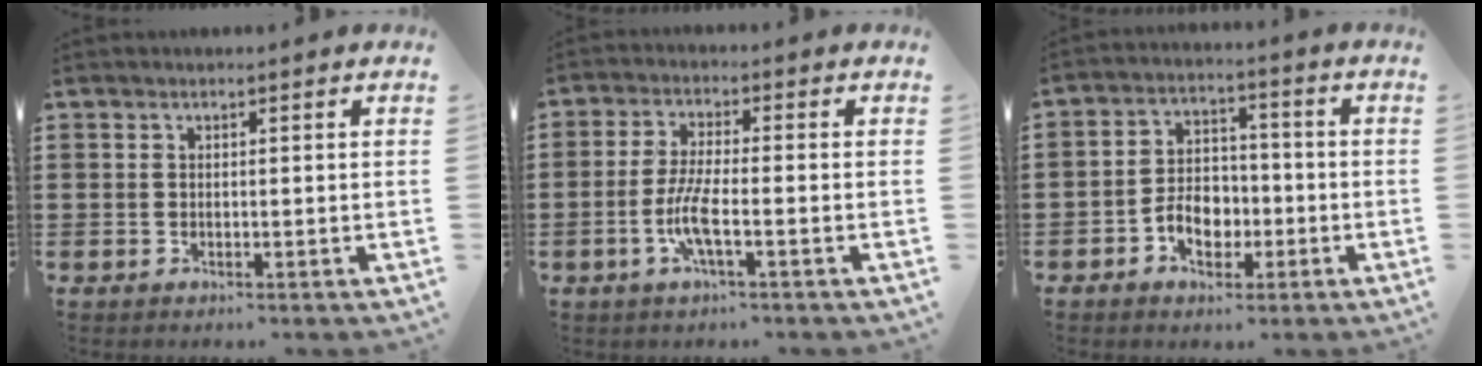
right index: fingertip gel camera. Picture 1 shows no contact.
{"total": 5.7, "force": [-2.1, 1.0, 5.2], "torque": [-0.115, -0.009, -0.047]}
{"total": 5.9, "force": [-2.2, 4.3, 3.4], "torque": [-0.047, 0.004, -0.043]}